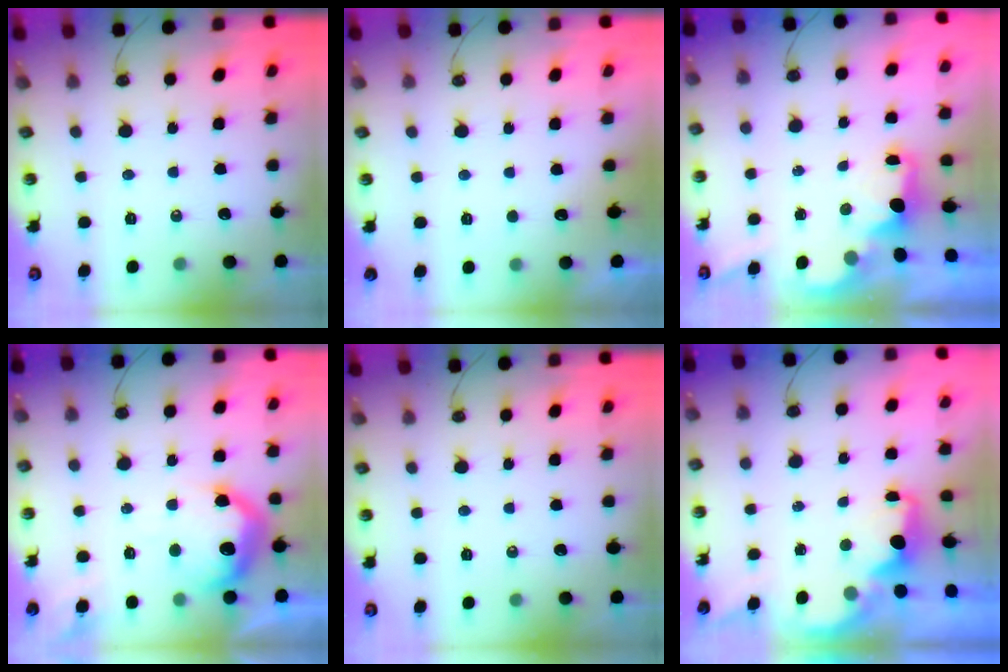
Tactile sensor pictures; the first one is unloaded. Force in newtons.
{"total": 3.1, "press": 2.9, "slide": 1.0}
{"total": 1.7, "press": 1.6, "slide": 0.7}
{"total": 17.0, "press": 16.9, "slide": 1.0}
{"total": 0.0}
{"total": 1.9, "press": 1.7, "slide": 0.7}